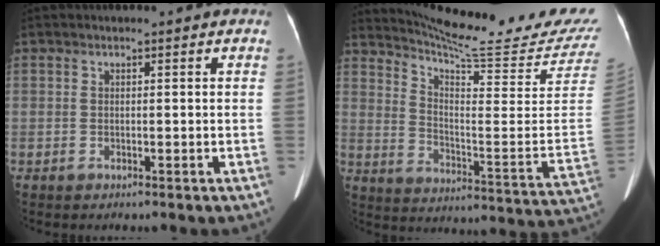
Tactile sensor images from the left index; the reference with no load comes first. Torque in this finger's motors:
{"motor_torque": [-0.21, -1.10, -0.05, 0.01]}